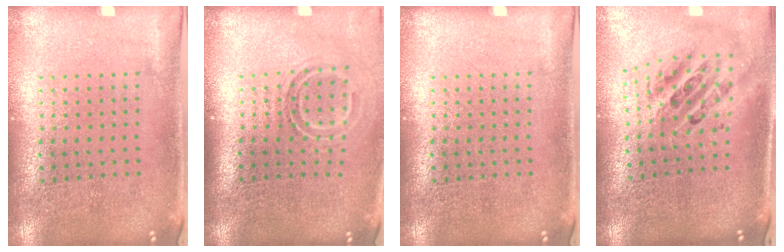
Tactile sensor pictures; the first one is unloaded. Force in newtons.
{"total": 1.7, "press": 1.1, "slide": 1.3}
{"total": 0.0}
{"total": 2.2, "press": 1.7, "slide": 1.4}